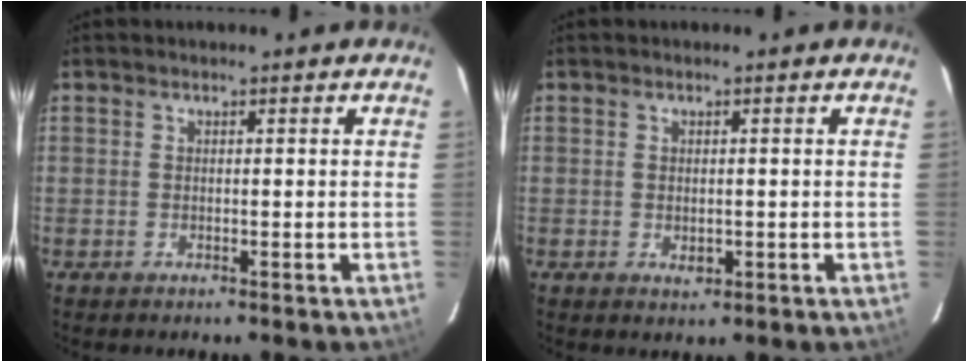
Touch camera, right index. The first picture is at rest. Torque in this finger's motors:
{"motor_torque": [0.25, 0.17, -0.01, 0.02]}